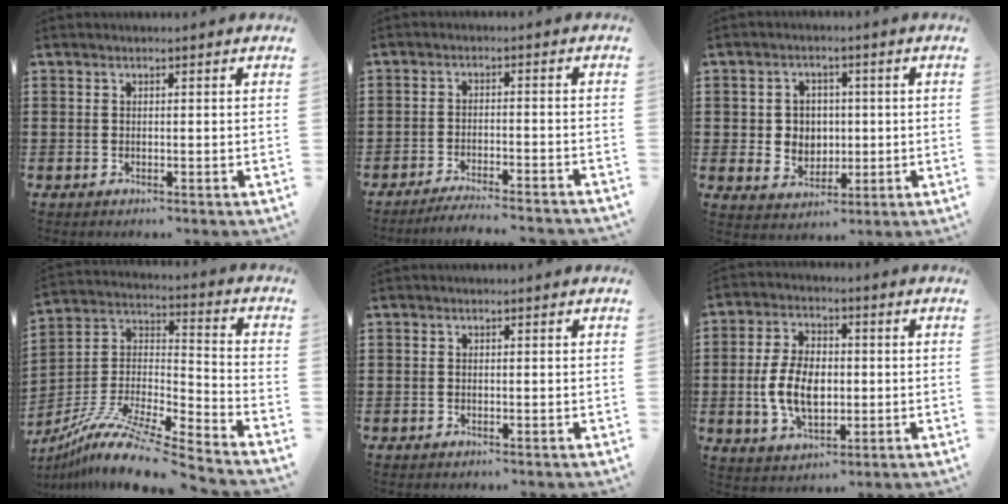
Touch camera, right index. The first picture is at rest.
{"total": 3.6, "force": [-3.5, -0.3, 0.8], "torque": [-0.016, -0.004, -0.070]}
{"total": 4.3, "force": [0.7, 4.2, 1.0], "torque": [-0.030, 0.011, 0.008]}
{"total": 12.1, "force": [-10.3, 0.8, 6.3], "torque": [-0.128, 0.005, -0.205]}
{"total": 0.0}
{"total": 8.7, "force": [-0.7, 5.4, 6.8], "torque": [-0.150, 0.009, -0.016]}